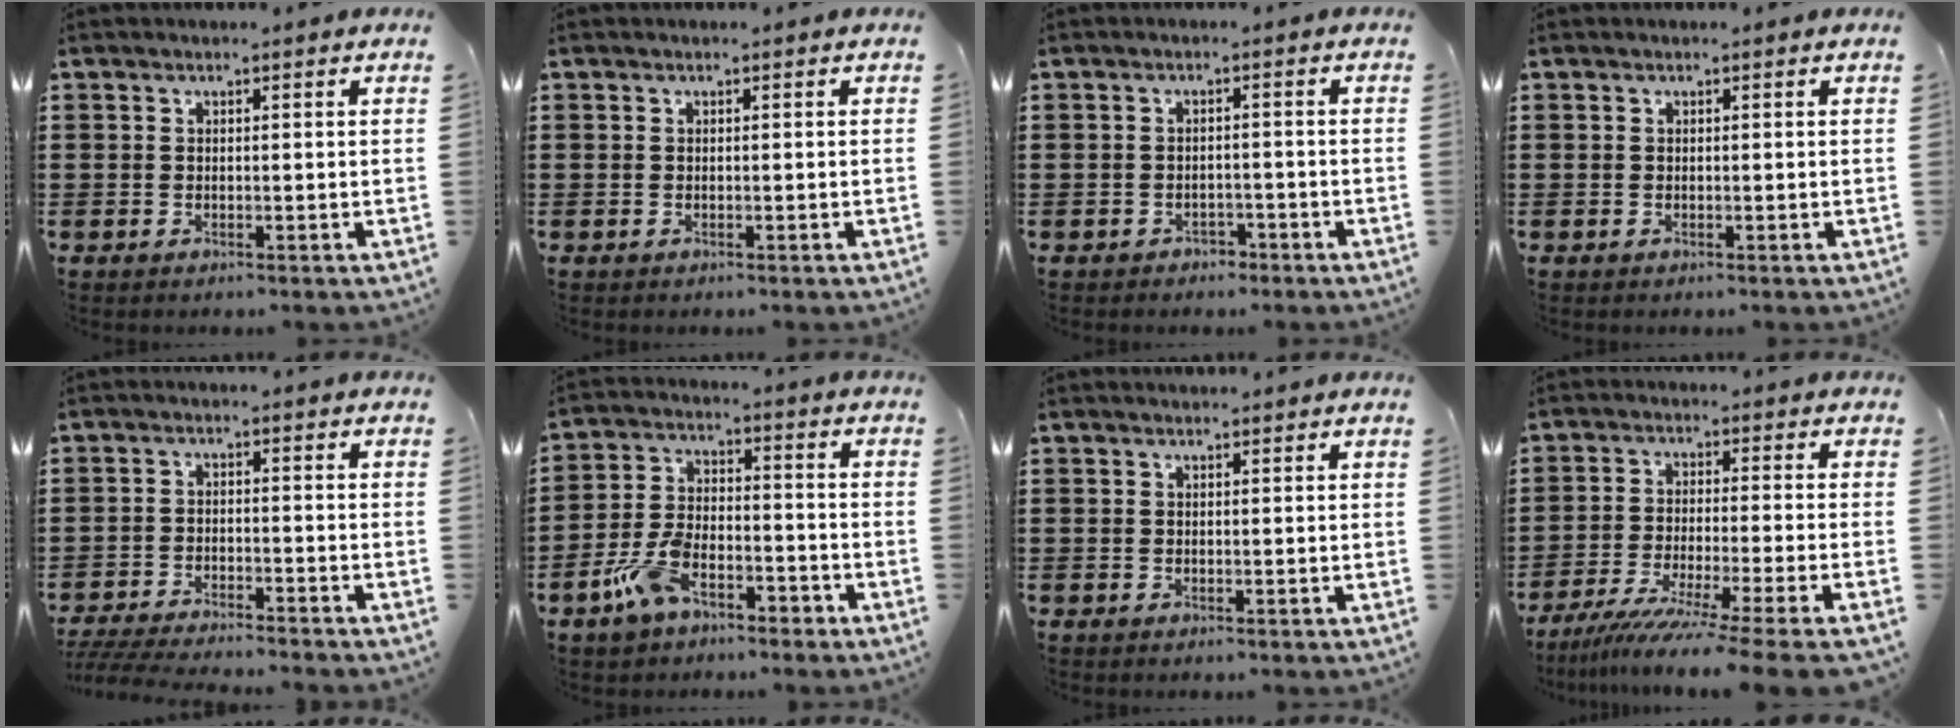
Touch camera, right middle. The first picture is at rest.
{"total": 0.0}
{"total": 1.6, "force": [-1.5, 0.7, 0.0], "torque": [-0.009, 0.001, -0.033]}
{"total": 0.0}
{"total": 4.3, "force": [-4.2, -0.1, 0.9], "torque": [-0.030, -0.009, -0.089]}
{"total": 7.7, "force": [-5.1, 3.4, 4.6], "torque": [-0.108, 0.010, -0.100]}
{"total": 0.0}
{"total": 7.8, "force": [-6.8, -0.8, 3.8], "torque": [-0.068, -0.015, -0.134]}